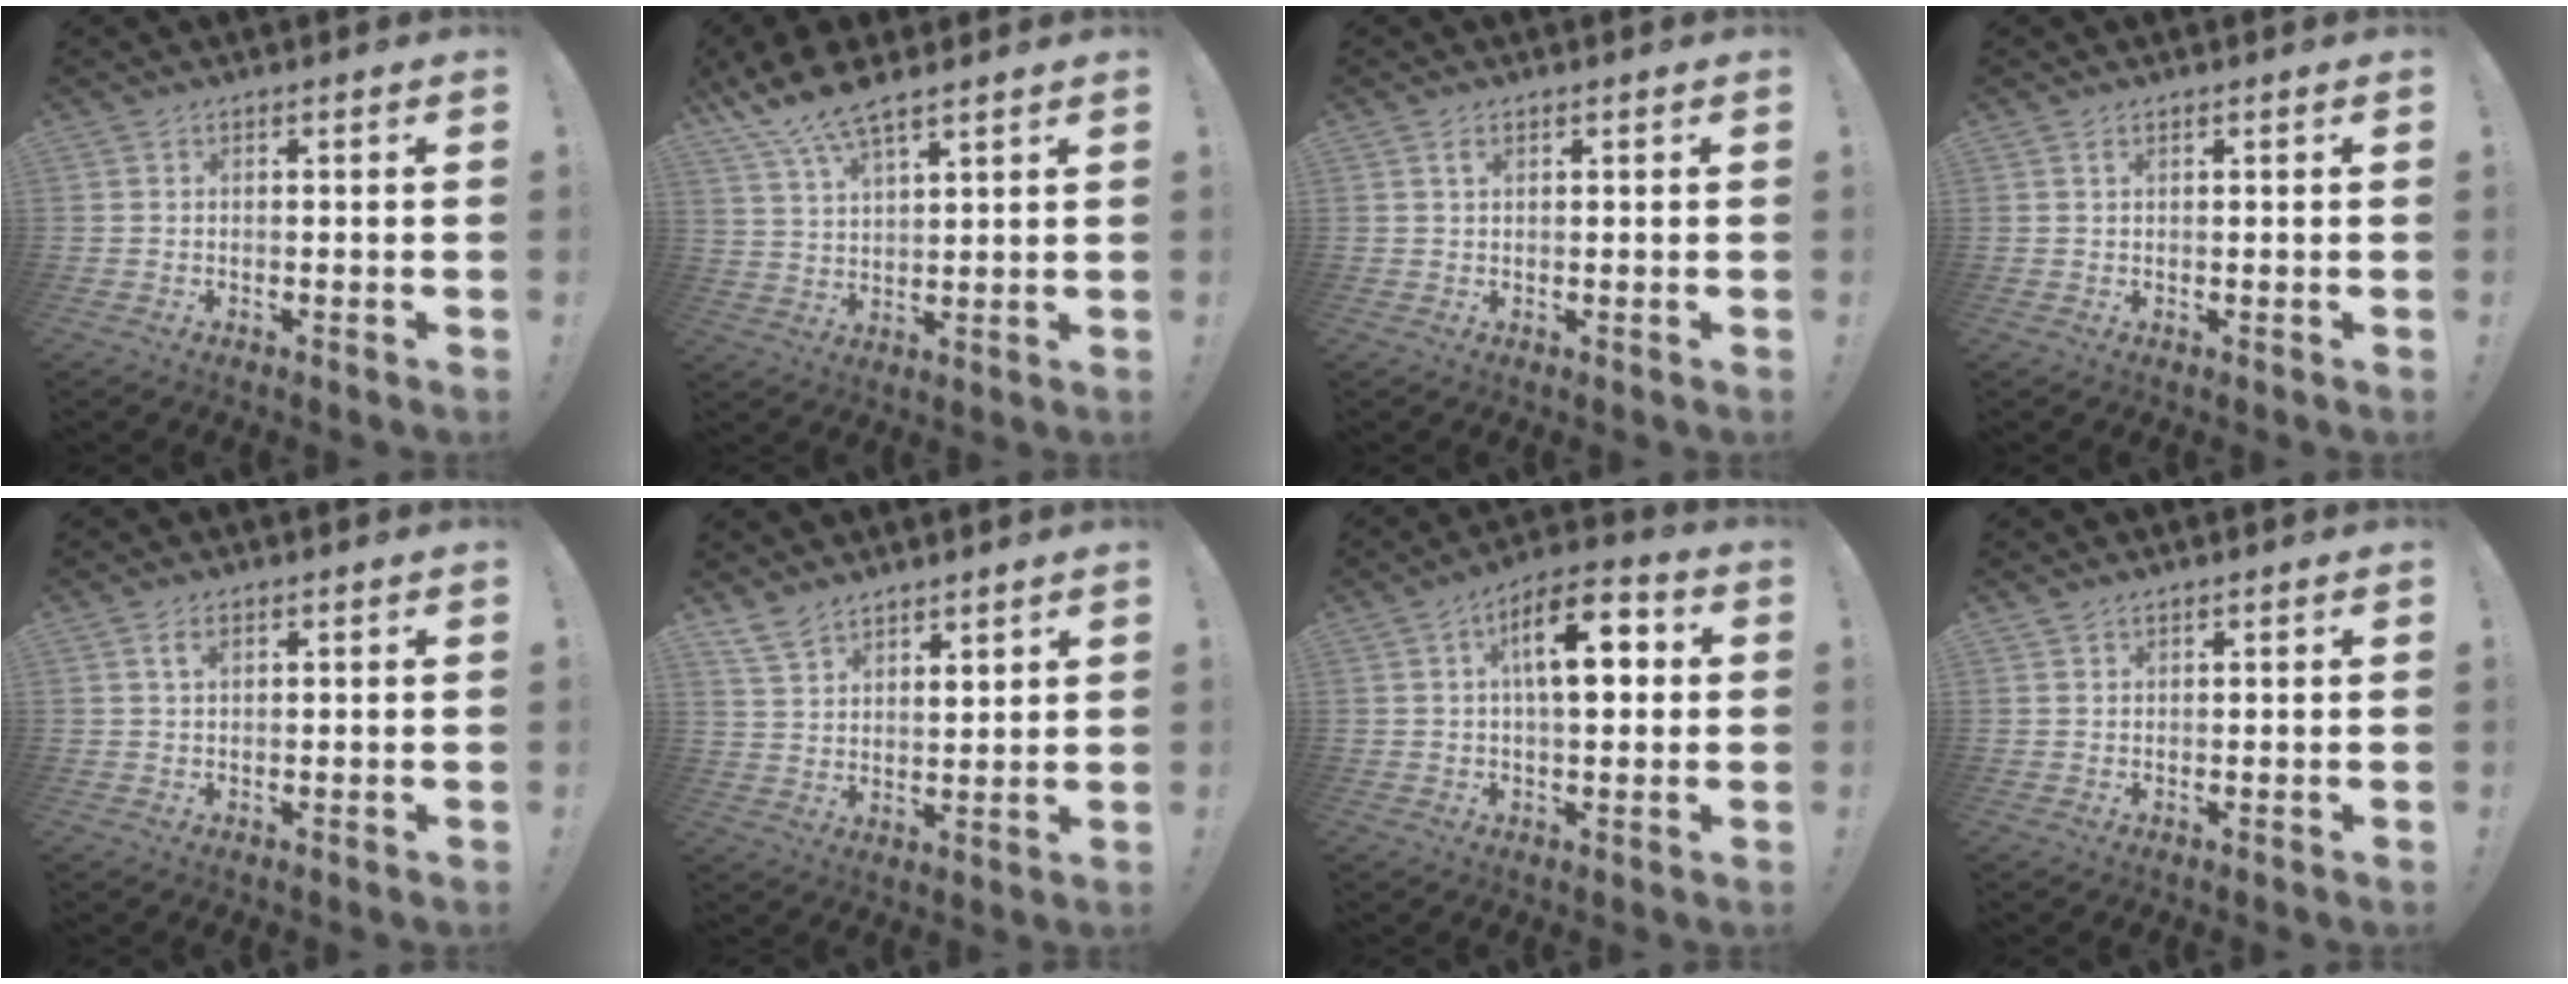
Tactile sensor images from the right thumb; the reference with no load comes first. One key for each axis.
{"total": 9.3, "fx": 7.5, "fy": 2.2, "fz": 5.1, "tx": -0.105, "ty": -0.035, "tz": 0.141}
{"total": 1.5, "fx": 0.7, "fy": 0.6, "fz": 1.2, "tx": -0.017, "ty": -0.002, "tz": 0.010}
{"total": 0.8, "fx": 0.4, "fy": 0.2, "fz": 0.7, "tx": -0.015, "ty": 0.001, "tz": 0.007}
{"total": 2.4, "fx": 1.1, "fy": 1.0, "fz": 1.8, "tx": -0.031, "ty": -0.002, "tz": 0.017}
{"total": 7.7, "fx": 6.6, "fy": 3.2, "fz": 2.1, "tx": -0.059, "ty": -0.036, "tz": 0.130}
{"total": 13.3, "fx": 2.9, "fy": 5.8, "fz": 11.6, "tx": -0.182, "ty": 0.011, "tz": 0.047}
{"total": 1.1, "fx": 0.9, "fy": 0.5, "fz": 0.4, "tx": -0.008, "ty": 0.000, "tz": 0.018}